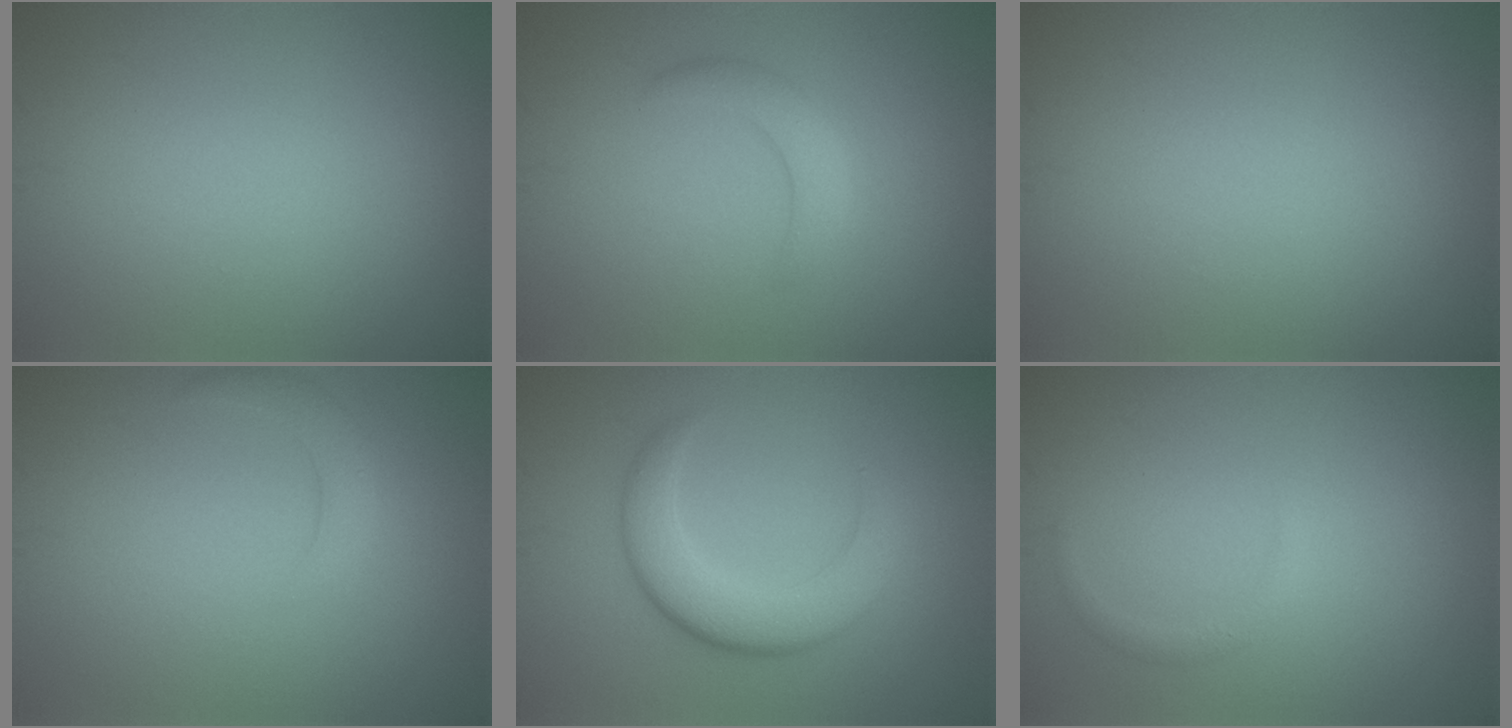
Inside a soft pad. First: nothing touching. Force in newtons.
{"total": 2.3, "press": 2.3, "slide": 0.2}
{"total": 0.0}
{"total": 2.1, "press": 2.1, "slide": 0.2}
{"total": 5.1, "press": 5.1, "slide": 0.2}
{"total": 0.9, "press": 0.9, "slide": 0.0}